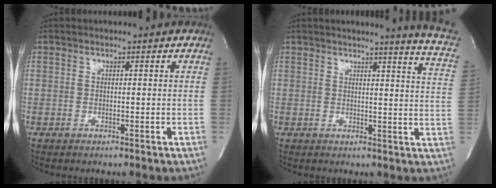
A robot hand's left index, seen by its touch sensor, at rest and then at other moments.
{"total": 8.8, "force": [7.4, -0.9, 4.7], "torque": [-0.054, -0.058, 0.054]}